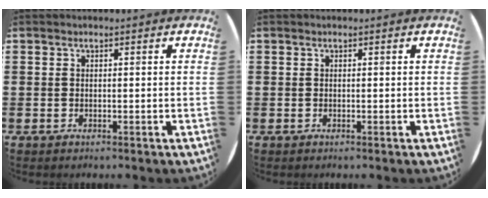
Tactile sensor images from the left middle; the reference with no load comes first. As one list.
[{"total": 0.0}]